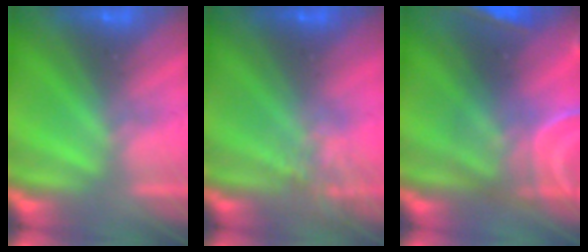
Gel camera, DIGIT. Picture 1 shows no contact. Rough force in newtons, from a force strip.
{"total": 3.9}
{"total": 9.0}